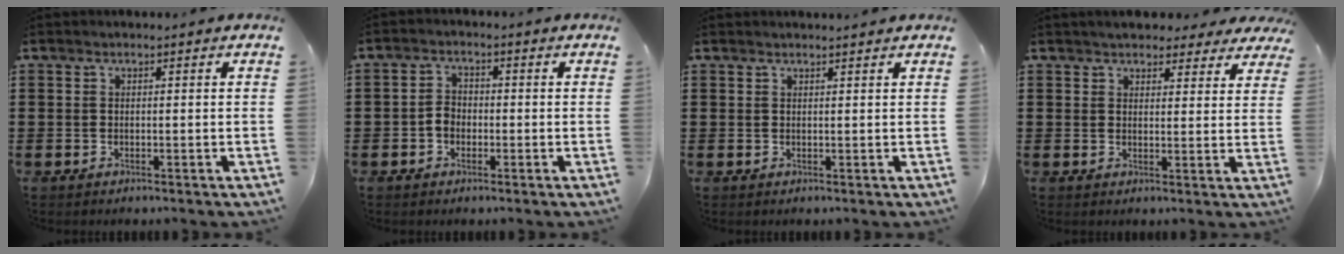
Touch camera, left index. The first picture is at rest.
{"total": 2.6, "force": [-0.9, 2.1, 1.4], "torque": [-0.037, 0.002, -0.021]}
{"total": 1.0, "force": [1.0, -0.2, 0.2], "torque": [-0.005, -0.004, 0.020]}
{"total": 3.6, "force": [3.4, 1.0, 0.4], "torque": [-0.013, -0.006, 0.062]}